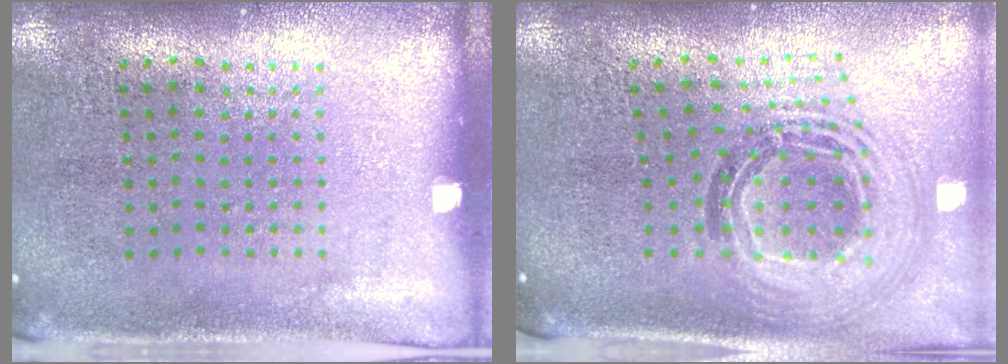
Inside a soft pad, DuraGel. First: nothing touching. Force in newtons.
{"total": 1.4, "press": 1.2, "slide": 0.7}